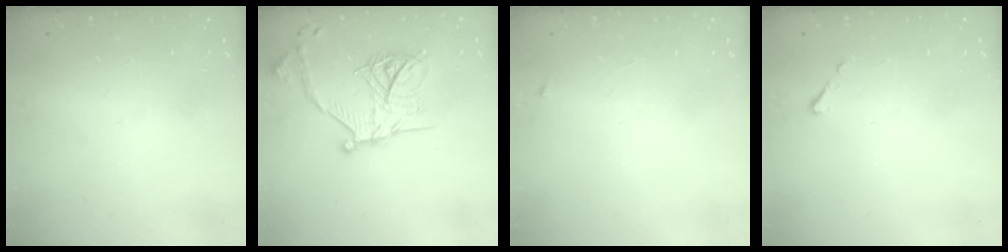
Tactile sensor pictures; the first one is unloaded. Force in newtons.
{"total": 19.4, "press": 19.3, "slide": 1.5}
{"total": 2.5, "press": 2.4, "slide": 0.4}
{"total": 2.5, "press": 2.5, "slide": 0.3}